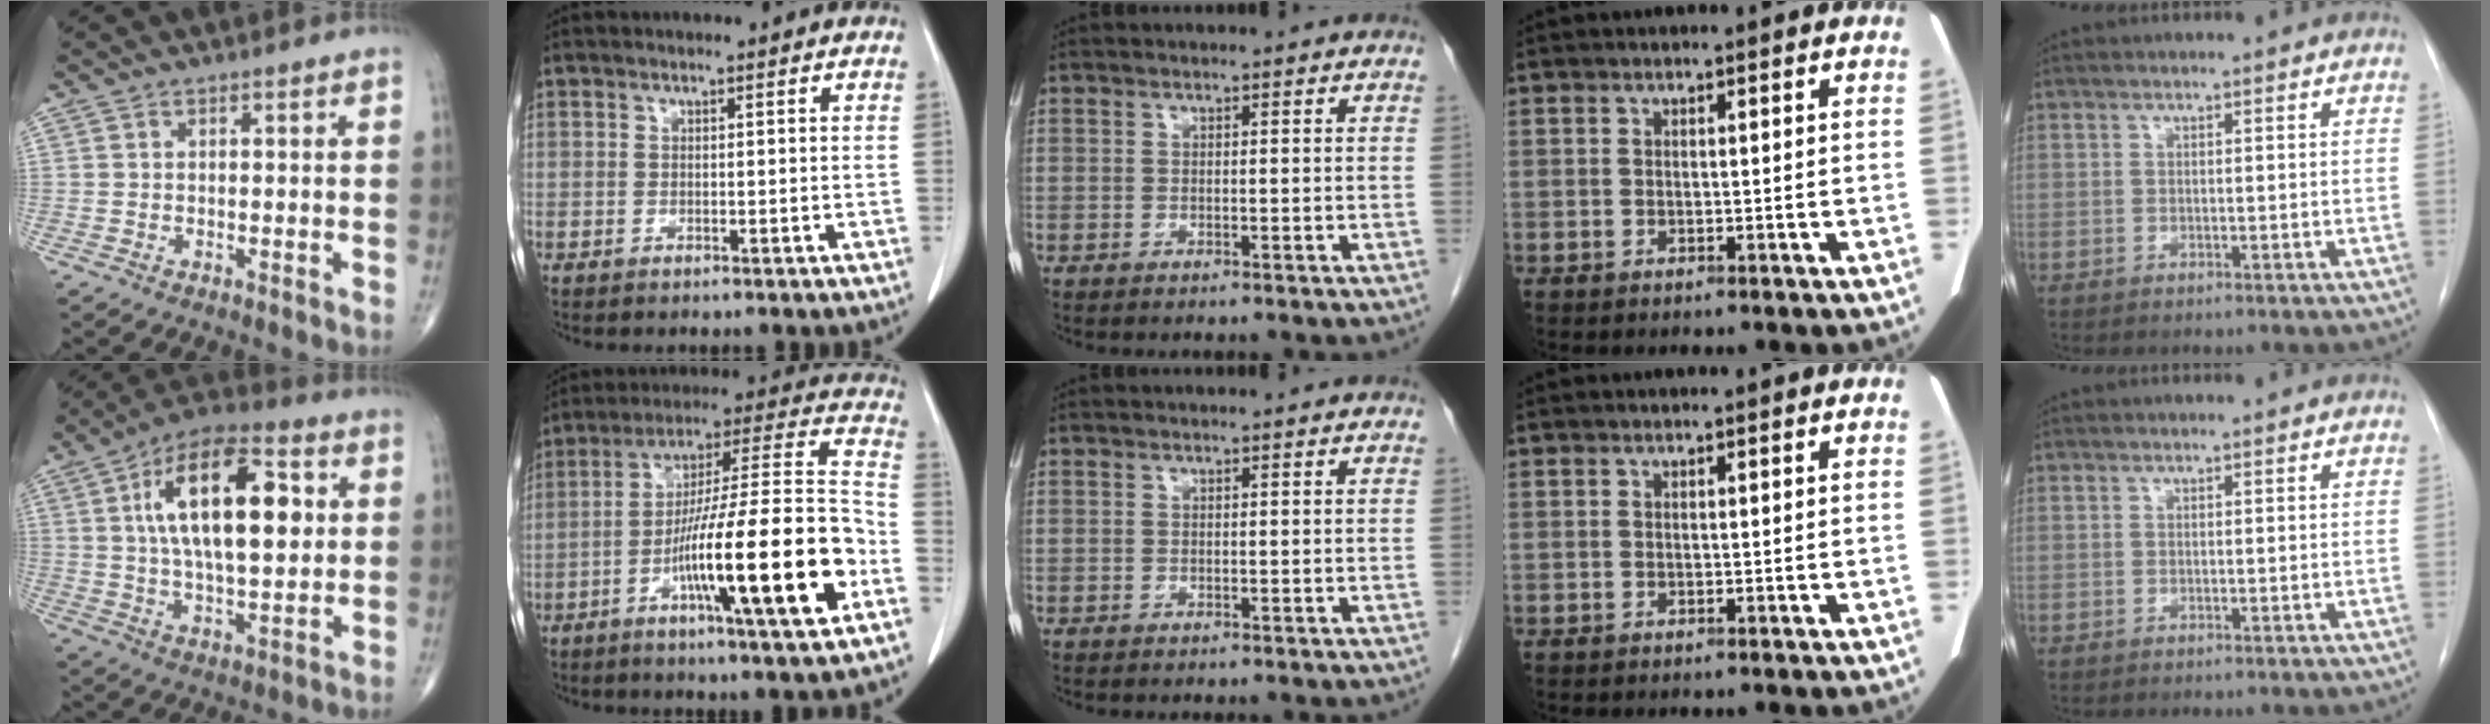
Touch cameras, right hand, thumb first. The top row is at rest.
{"thumb": {"total": 21.1, "force": [4.4, 9.5, 18.3], "torque": [-0.290, 0.008, 0.067]}, "index": {"total": 22.5, "force": [-8.4, 0.9, 20.9], "torque": [-0.311, -0.007, -0.138]}}